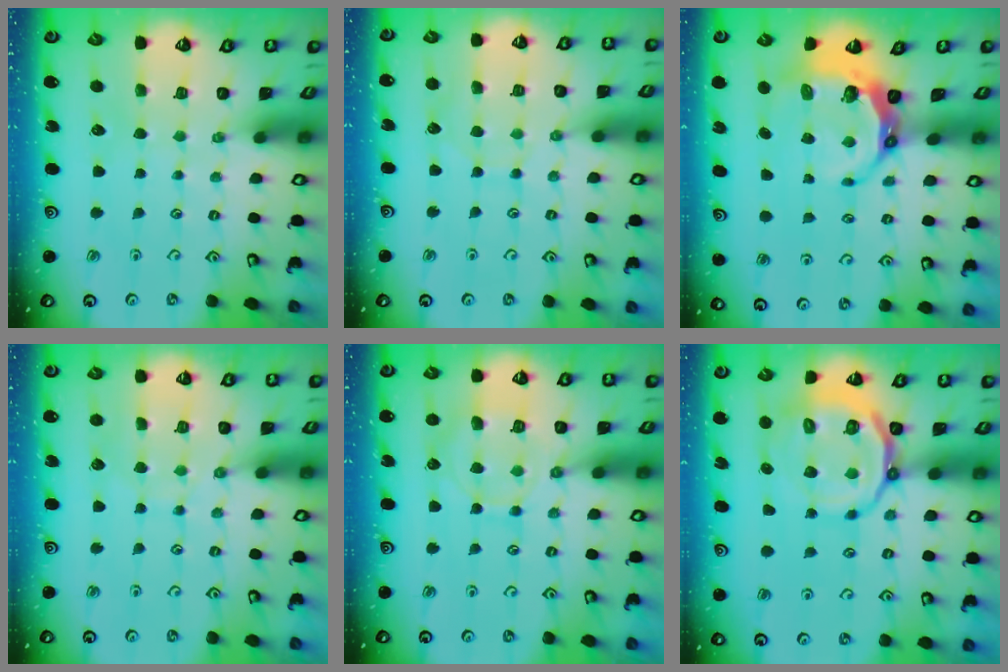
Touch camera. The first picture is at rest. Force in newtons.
{"total": 5.1, "press": 5.0, "slide": 0.5}
{"total": 7.9, "press": 6.9, "slide": 3.8}
{"total": 5.4, "press": 5.4, "slide": 0.5}
{"total": 10.0, "press": 10.0, "slide": 1.0}
{"total": 15.3, "press": 15.1, "slide": 2.6}